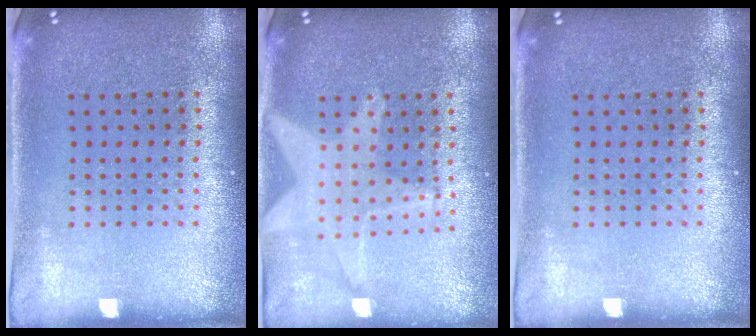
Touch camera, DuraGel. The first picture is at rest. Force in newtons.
{"total": 1.9, "press": 1.7, "slide": 0.9}
{"total": 0.0}